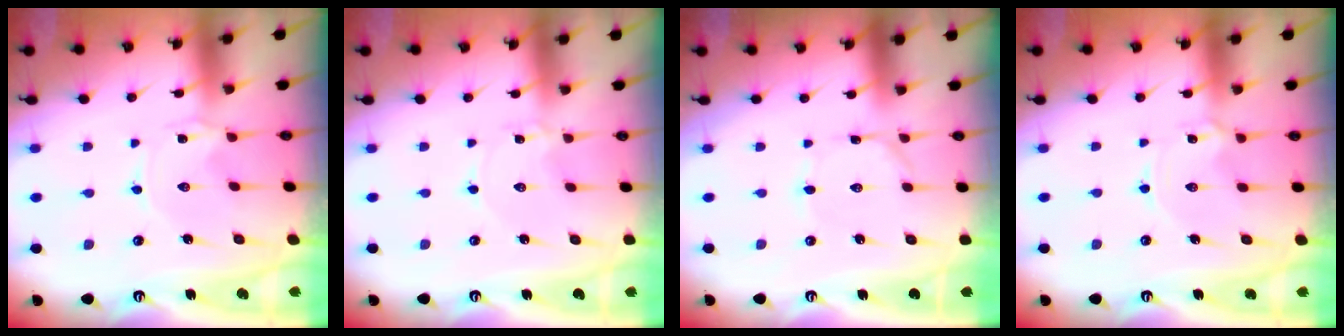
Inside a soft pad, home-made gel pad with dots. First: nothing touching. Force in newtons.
{"total": 0.7, "press": 0.7, "slide": 0.0}
{"total": 0.6, "press": 0.6, "slide": 0.0}
{"total": 1.7, "press": 1.7, "slide": 0.1}